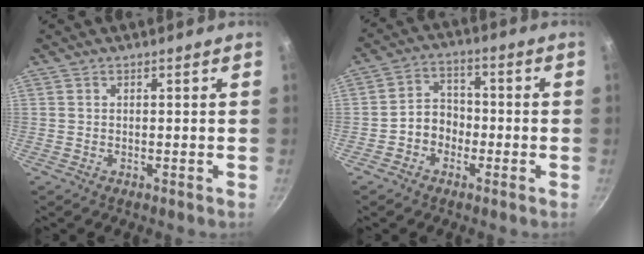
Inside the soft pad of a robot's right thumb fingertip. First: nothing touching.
{"total": 5.8, "force": [-2.0, 4.7, 2.7], "torque": [-0.008, 0.030, -0.040]}